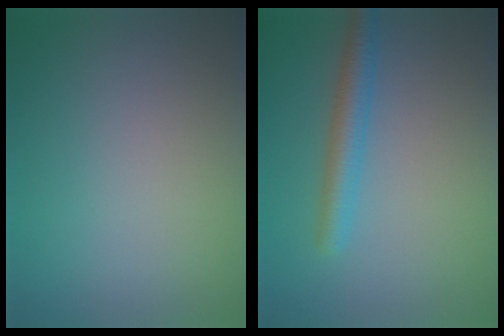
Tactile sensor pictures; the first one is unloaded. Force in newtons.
{"total": 2.7, "press": 2.7, "slide": 0.1}